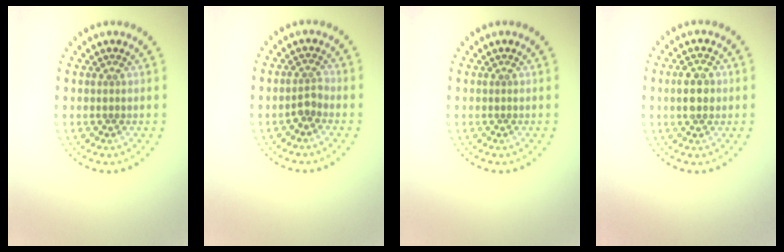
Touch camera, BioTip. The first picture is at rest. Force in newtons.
{"total": 1.4, "press": 1.1, "slide": 0.8}
{"total": 0.0}
{"total": 2.6, "press": 2.6, "slide": 0.2}